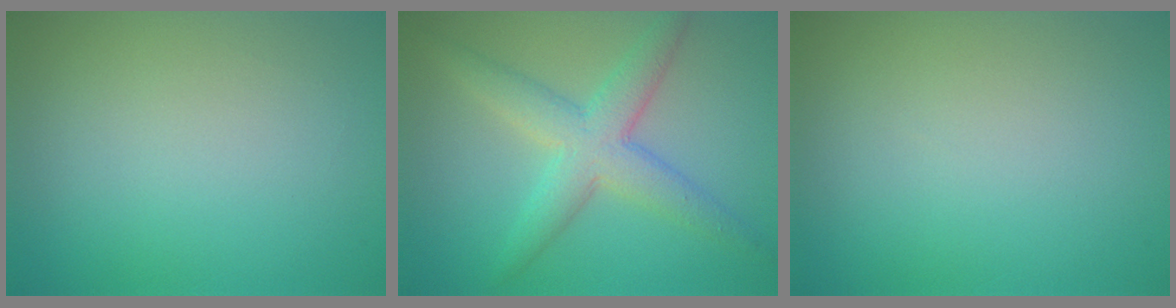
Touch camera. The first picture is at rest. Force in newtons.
{"total": 4.9, "press": 4.9, "slide": 0.1}
{"total": 0.0}